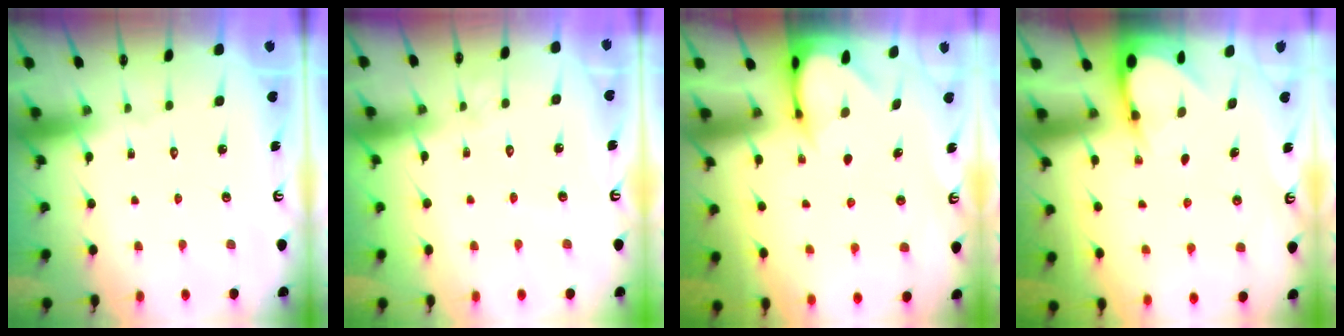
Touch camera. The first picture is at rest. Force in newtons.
{"total": 4.0, "press": 4.0, "slide": 0.3}
{"total": 3.2, "press": 3.2, "slide": 0.3}
{"total": 3.6, "press": 3.6, "slide": 0.3}